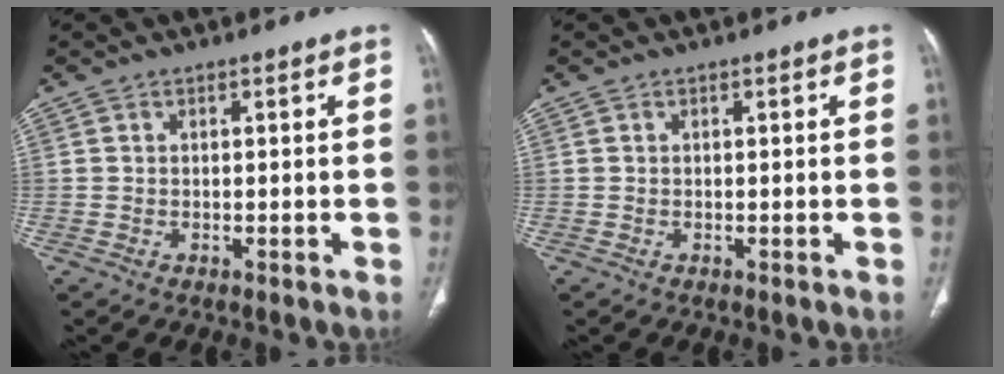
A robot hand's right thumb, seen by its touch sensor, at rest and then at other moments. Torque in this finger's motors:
{"motor_torque": [0.00, 0.00, -0.33, 0.15, 0.00]}